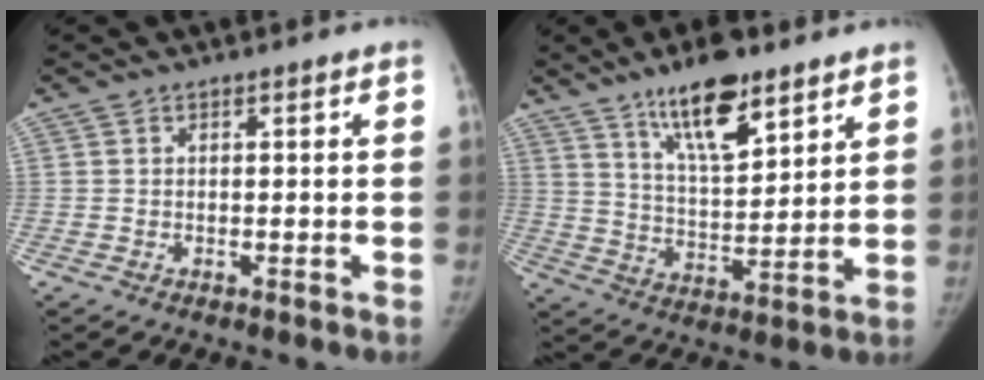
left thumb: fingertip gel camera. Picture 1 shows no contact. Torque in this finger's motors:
{"motor_torque": [0.37, 0.09, 1.31, -1.11, 0.37]}